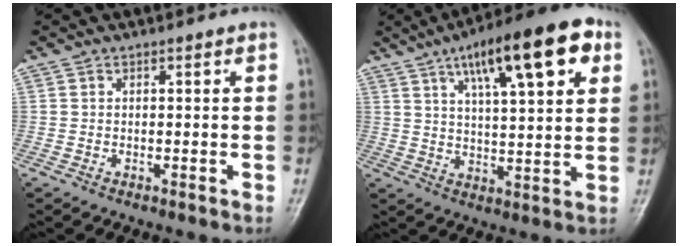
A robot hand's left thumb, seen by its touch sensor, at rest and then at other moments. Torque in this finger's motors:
{"motor_torque": [0.52, 0.87, 1.72, -1.05, 0.21]}